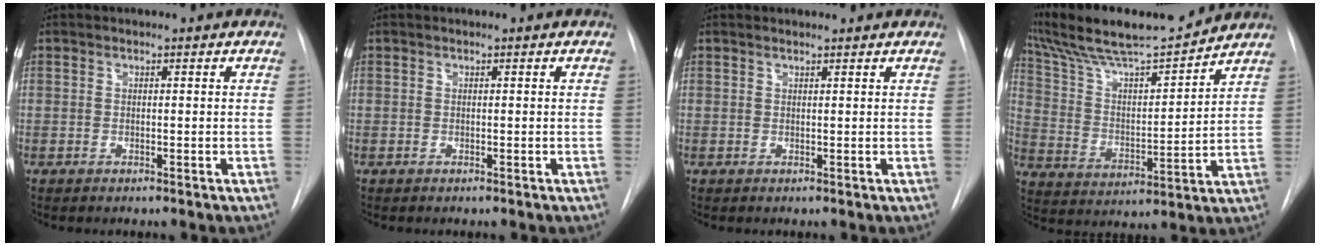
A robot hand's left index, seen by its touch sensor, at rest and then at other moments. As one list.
[{"total": 0.0}, {"total": 1.6, "force": [1.6, 0.1, 0.4], "torque": [-0.011, 0.013, 0.023]}, {"total": 16.0, "force": [14.7, 1.2, 6.3], "torque": [-0.121, 0.001, 0.257]}]